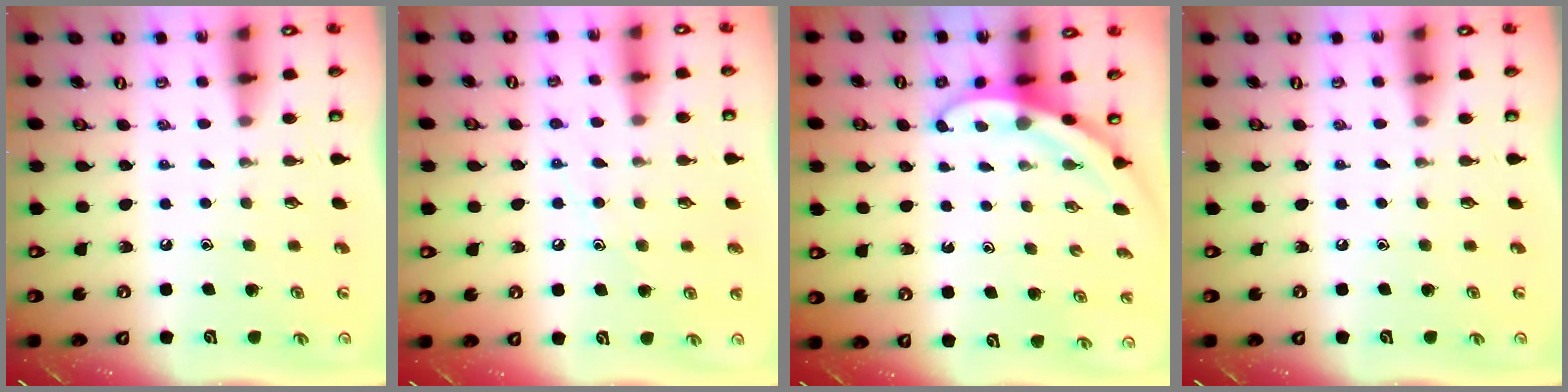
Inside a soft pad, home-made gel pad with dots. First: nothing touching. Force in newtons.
{"total": 7.5, "press": 7.5, "slide": 0.8}
{"total": 3.4, "press": 3.4, "slide": 0.1}
{"total": 0.0}